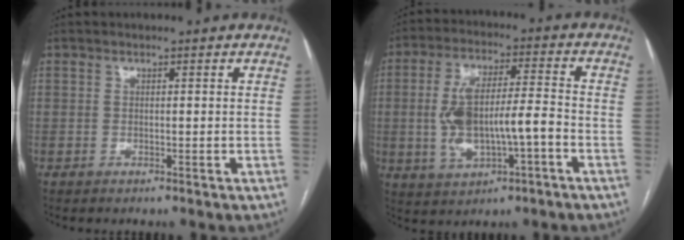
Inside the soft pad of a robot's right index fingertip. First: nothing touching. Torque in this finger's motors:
{"motor_torque": [0.47, -0.13, 0.28, 0.18]}